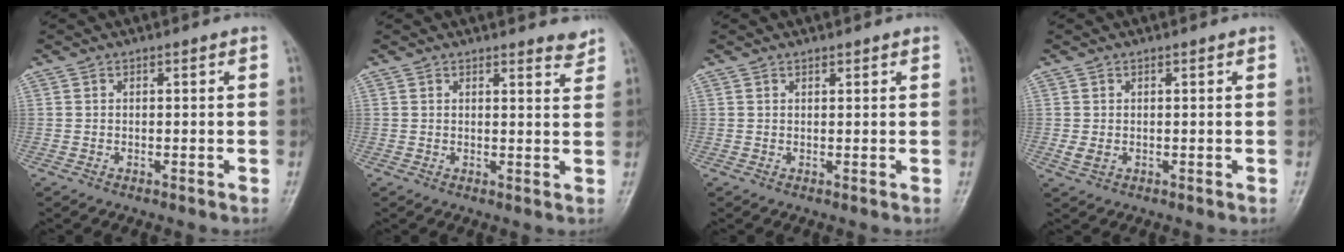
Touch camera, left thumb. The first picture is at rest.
{"total": 3.1, "force": [3.0, 0.6, 0.9], "torque": [-0.001, -0.023, 0.028]}
{"total": 0.7, "force": [0.6, 0.2, 0.2], "torque": [-0.004, -0.004, 0.009]}
{"total": 1.9, "force": [0.2, 1.2, 1.5], "torque": [-0.024, 0.000, 0.009]}